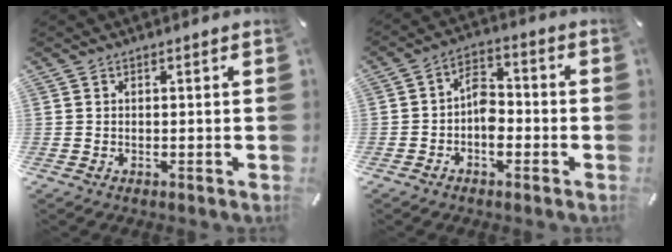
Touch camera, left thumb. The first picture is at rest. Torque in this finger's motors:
{"motor_torque": [0.88, 1.31, 0.03, 0.12, 0.03]}